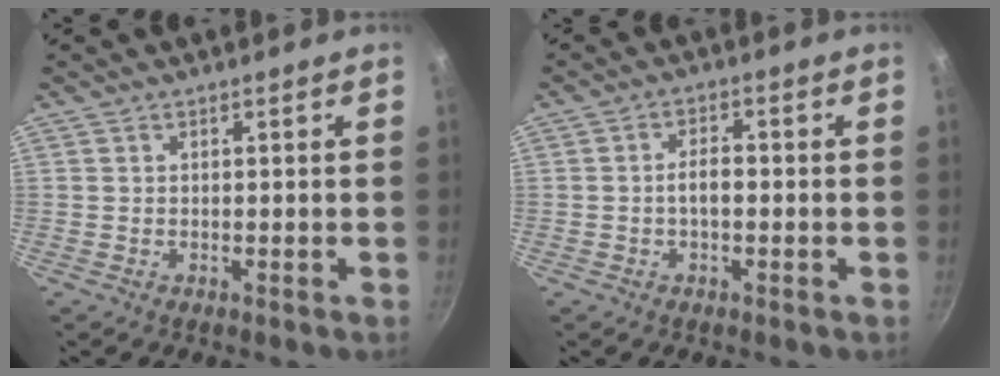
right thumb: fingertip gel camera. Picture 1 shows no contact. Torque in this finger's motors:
{"motor_torque": [0.52, 0.41, 0.63, -0.14, 0.02]}